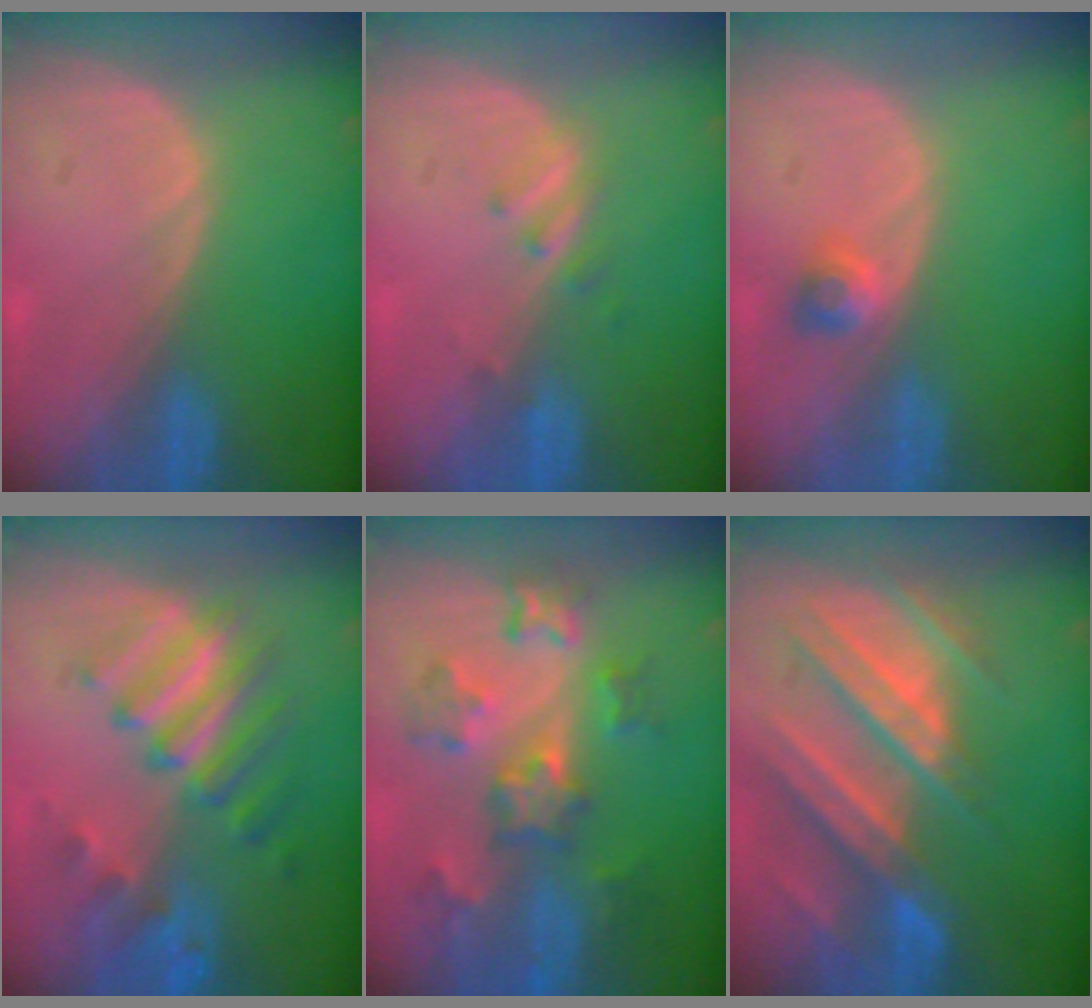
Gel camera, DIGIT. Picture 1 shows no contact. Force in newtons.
{"total": 2.5, "press": 2.2, "slide": 1.2}
{"total": 2.4, "press": 2.1, "slide": 1.2}
{"total": 9.5, "press": 8.3, "slide": 4.7}
{"total": 8.3, "press": 7.9, "slide": 2.5}
{"total": 11.2, "press": 9.9, "slide": 5.2}